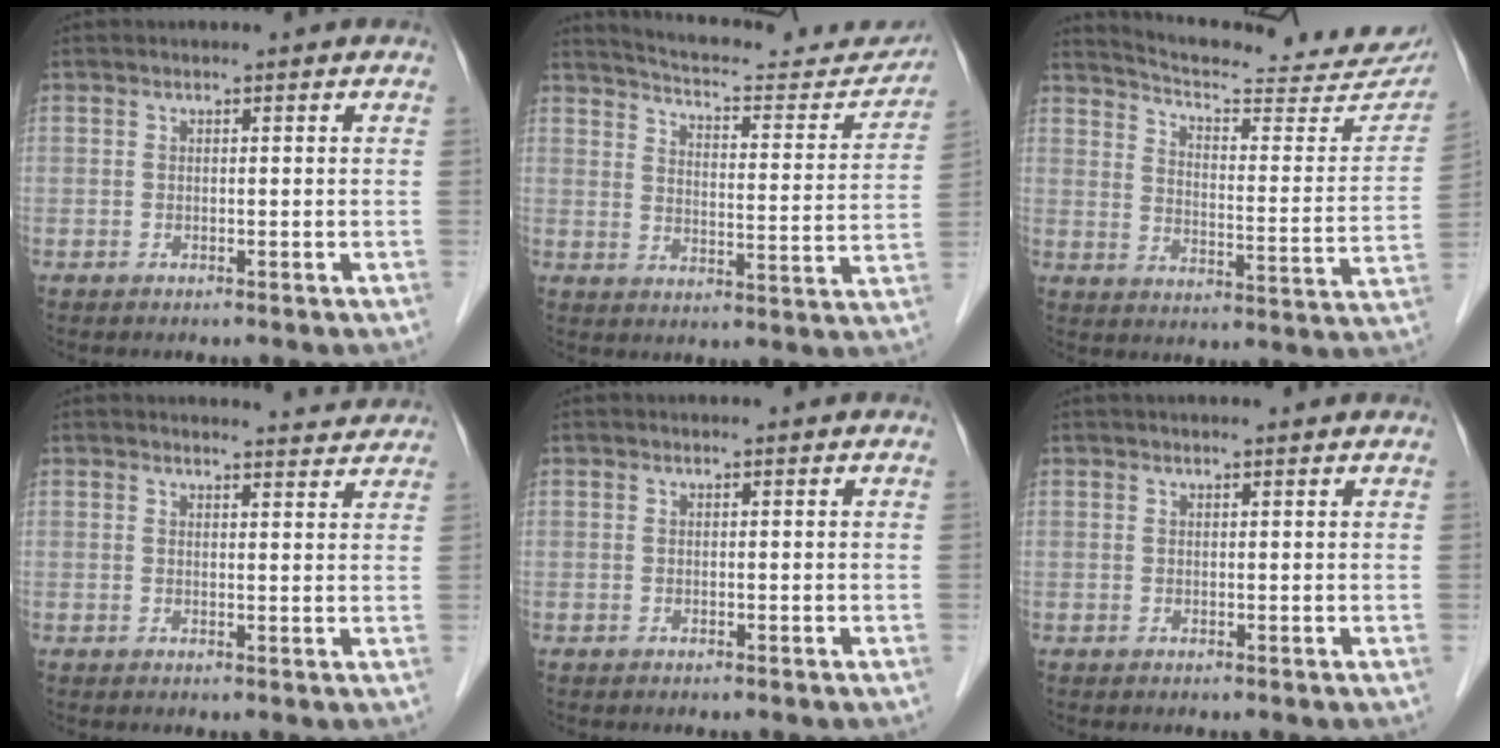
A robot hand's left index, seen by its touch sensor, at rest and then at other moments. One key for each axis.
{"total": 18.4, "fx": 17.5, "fy": 3.1, "fz": 5.0, "tx": -0.065, "ty": -0.032, "tz": 0.223}
{"total": 23.4, "fx": 21.8, "fy": 3.3, "fz": 8.1, "tx": -0.115, "ty": -0.068, "tz": 0.270}
{"total": 4.5, "fx": 4.5, "fy": 0.3, "fz": 0.2, "tx": -0.009, "ty": -0.003, "tz": 0.043}
{"total": 0.0}
{"total": 3.9, "fx": 3.7, "fy": 0.2, "fz": 1.4, "tx": -0.015, "ty": 0.025, "tz": 0.041}